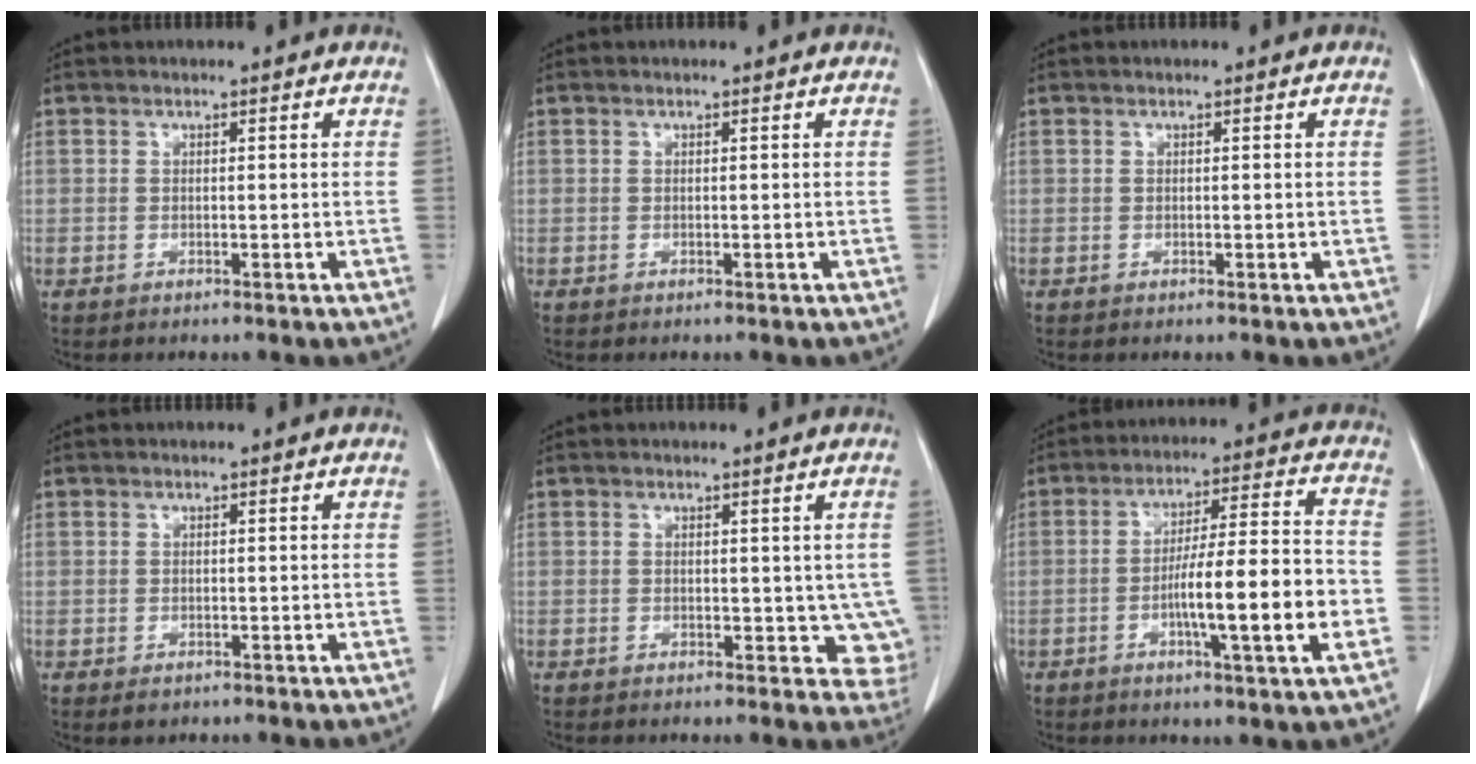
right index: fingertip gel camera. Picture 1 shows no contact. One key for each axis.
{"total": 0.0}
{"total": 0.0}
{"total": 1.2, "fx": -0.5, "fy": 1.0, "fz": 0.4, "tx": -0.004, "ty": 0.003, "tz": -0.002}
{"total": 4.6, "fx": 0.4, "fy": 3.0, "fz": 3.4, "tx": -0.008, "ty": -0.005, "tz": 0.007}
{"total": 13.9, "fx": -3.6, "fy": 0.7, "fz": 13.4, "tx": -0.217, "ty": 0.005, "tz": -0.059}